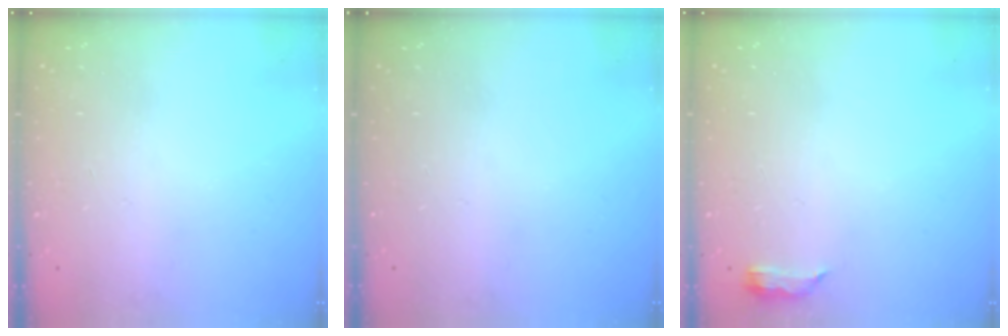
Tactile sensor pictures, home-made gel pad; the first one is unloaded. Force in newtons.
{"total": 0.0}
{"total": 5.1, "press": 4.8, "slide": 1.7}